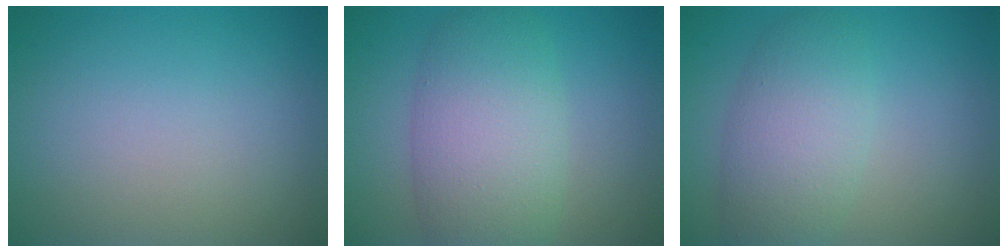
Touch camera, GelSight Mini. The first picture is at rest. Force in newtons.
{"total": 7.3, "press": 7.3, "slide": 0.3}
{"total": 5.1, "press": 5.1, "slide": 0.1}